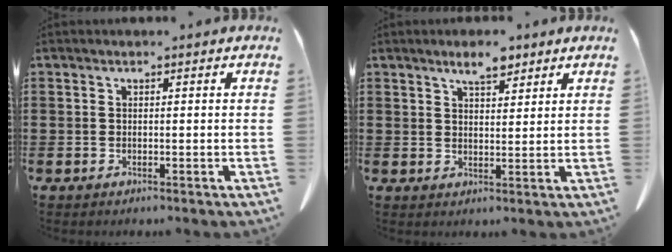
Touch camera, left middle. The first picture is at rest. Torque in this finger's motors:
{"motor_torque": [2.14, 0.00, 0.07, 0.08]}